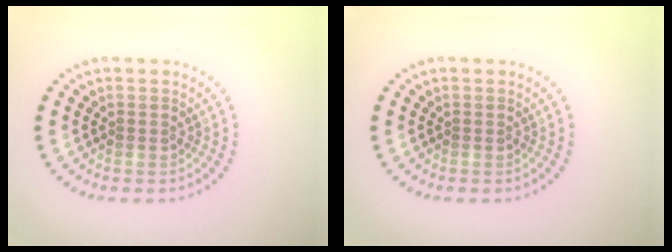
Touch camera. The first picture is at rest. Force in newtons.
{"total": 0.0}